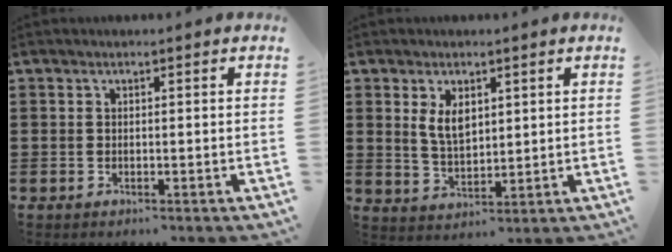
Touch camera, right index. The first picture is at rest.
{"total": 4.4, "force": [1.9, 2.2, 3.3], "torque": [-0.063, 0.003, 0.032]}